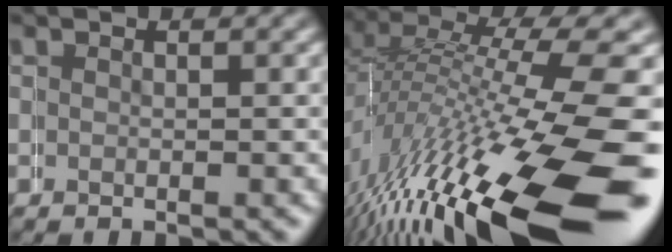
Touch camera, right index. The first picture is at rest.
{"total": 14.0, "force": [-6.4, 4.9, 11.4], "torque": [-0.186, -0.030, -0.068]}